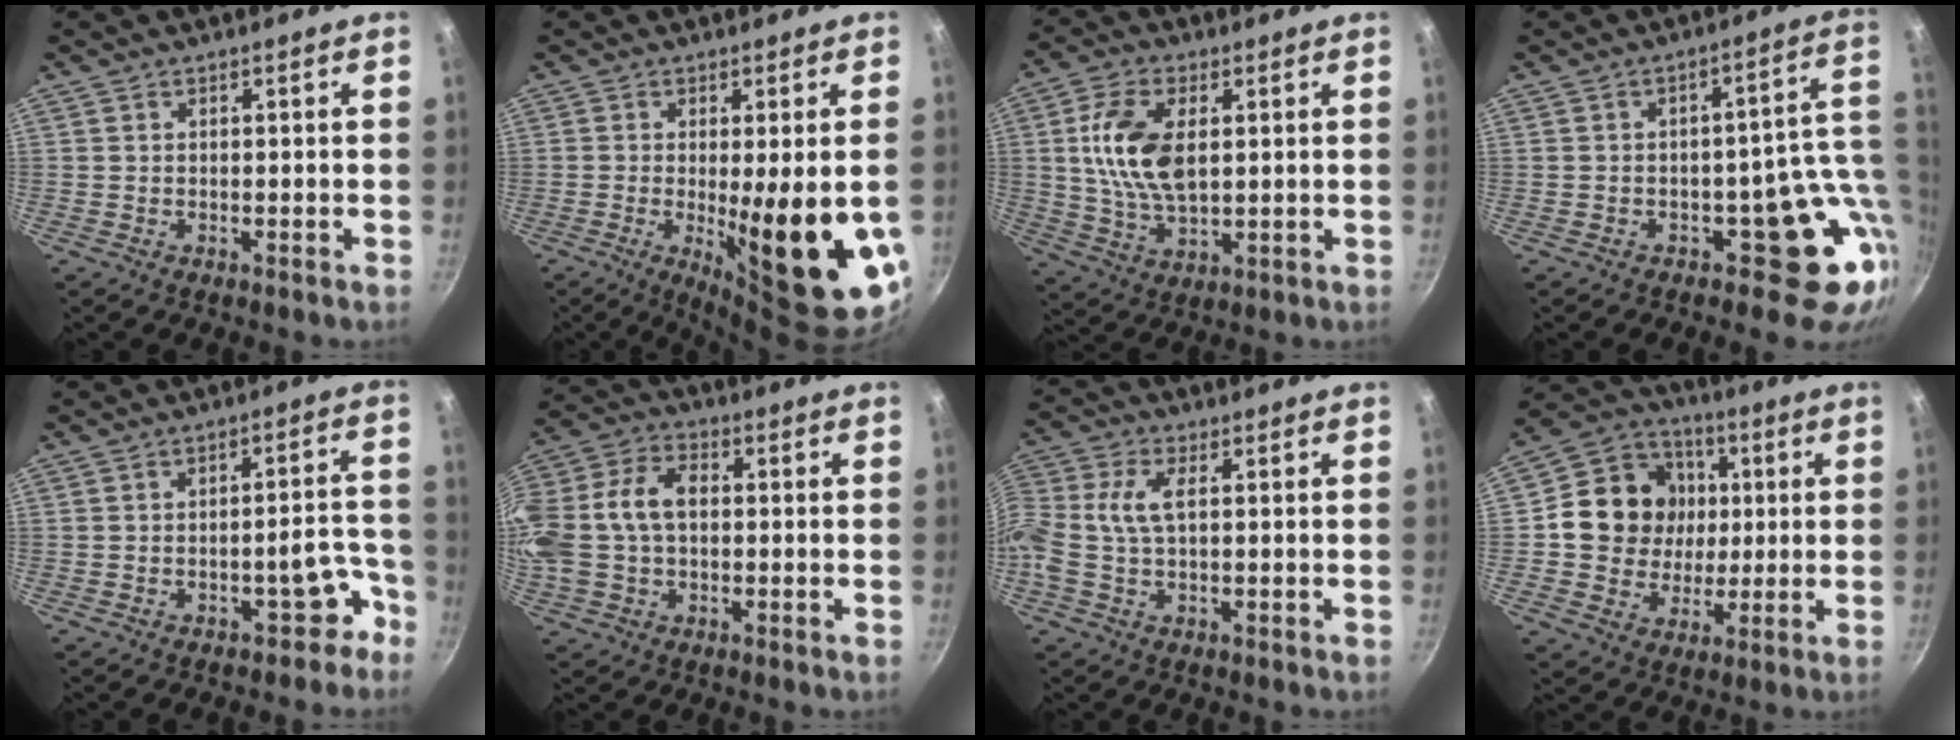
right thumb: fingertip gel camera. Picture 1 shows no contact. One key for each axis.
{"total": 16.4, "fx": -2.5, "fy": 3.8, "fz": 15.8, "tx": -0.204, "ty": -0.022, "tz": -0.022}
{"total": 11.0, "fx": 1.6, "fy": 5.9, "fz": 9.1, "tx": -0.174, "ty": 0.004, "tz": 0.031}
{"total": 12.5, "fx": -2.5, "fy": 8.1, "fz": 9.3, "tx": -0.024, "ty": 0.025, "tz": -0.028}
{"total": 7.0, "fx": -4.2, "fy": 3.5, "fz": 4.5, "tx": -0.005, "ty": 0.061, "tz": -0.042}
{"total": 16.9, "fx": 0.3, "fy": 11.7, "fz": 12.2, "tx": -0.256, "ty": 0.038, "tz": -0.002}
{"total": 8.2, "fx": 0.7, "fy": 4.3, "fz": 6.9, "tx": -0.158, "ty": 0.018, "tz": 0.004}
{"total": 15.6, "fx": 1.7, "fy": 14.1, "fz": 6.6, "tx": -0.087, "ty": 0.016, "tz": 0.022}